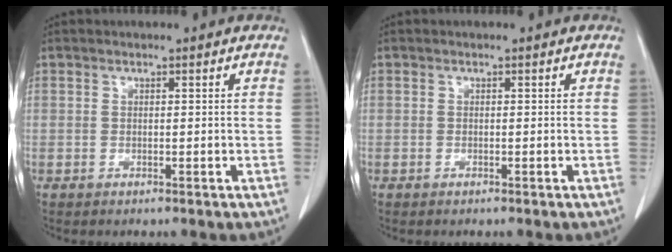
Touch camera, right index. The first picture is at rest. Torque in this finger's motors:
{"motor_torque": [0.09, -0.08, 0.01, 0.01]}